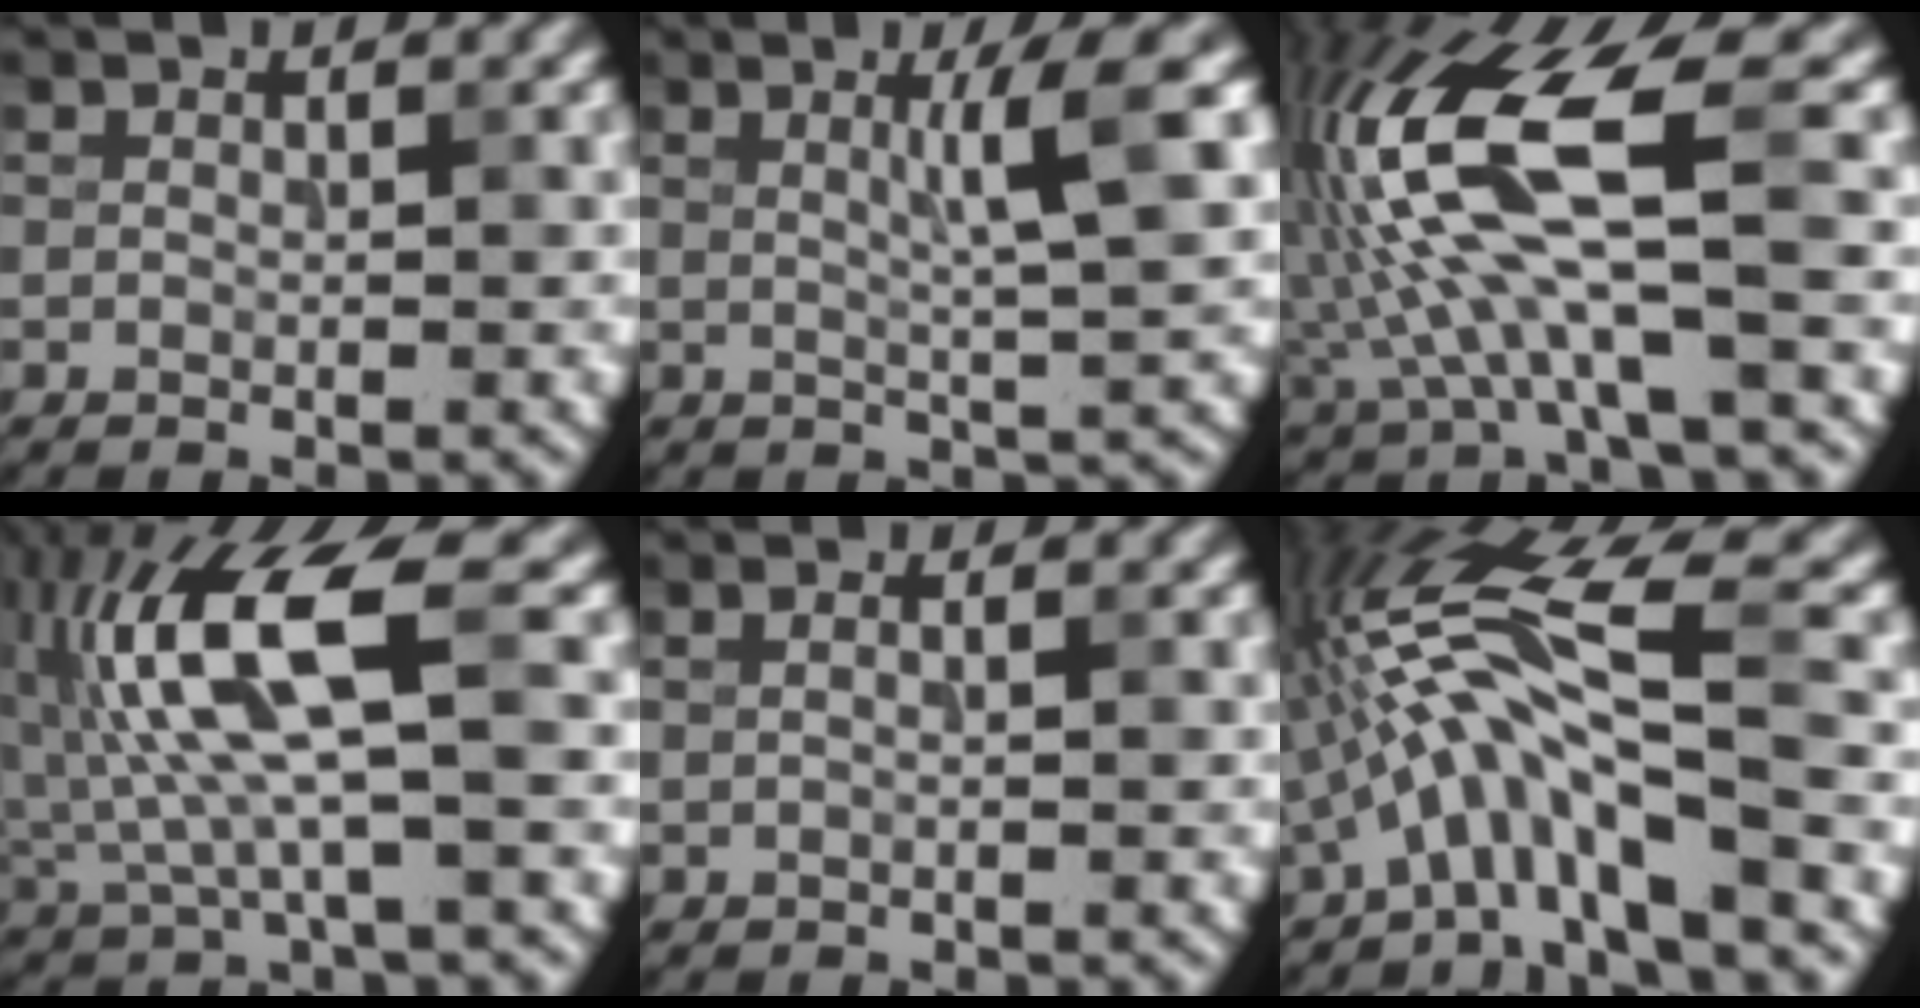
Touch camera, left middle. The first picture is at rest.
{"total": 4.8, "force": [1.4, 0.4, 4.6], "torque": [-0.066, 0.002, 0.024]}
{"total": 11.7, "force": [0.7, 3.9, 11.0], "torque": [-0.232, 0.011, 0.012]}
{"total": 10.0, "force": [1.6, 2.8, 9.5], "torque": [-0.199, 0.009, 0.031]}
{"total": 1.1, "force": [0.4, 0.5, 0.9], "torque": [-0.003, -0.006, -0.008]}
{"total": 9.0, "force": [-2.3, 1.7, 8.5], "torque": [-0.159, 0.025, -0.045]}